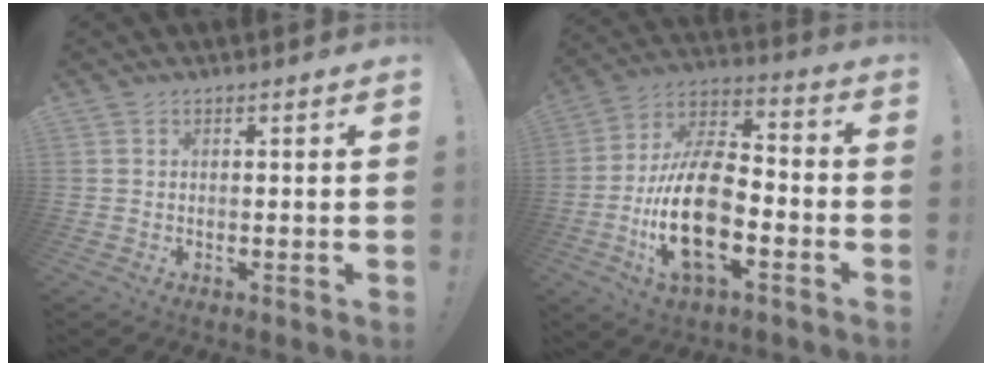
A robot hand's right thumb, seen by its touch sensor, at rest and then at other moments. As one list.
[{"total": 20.8, "force": [-5.8, 10.8, 16.8], "torque": [-0.332, 0.024, -0.094]}]